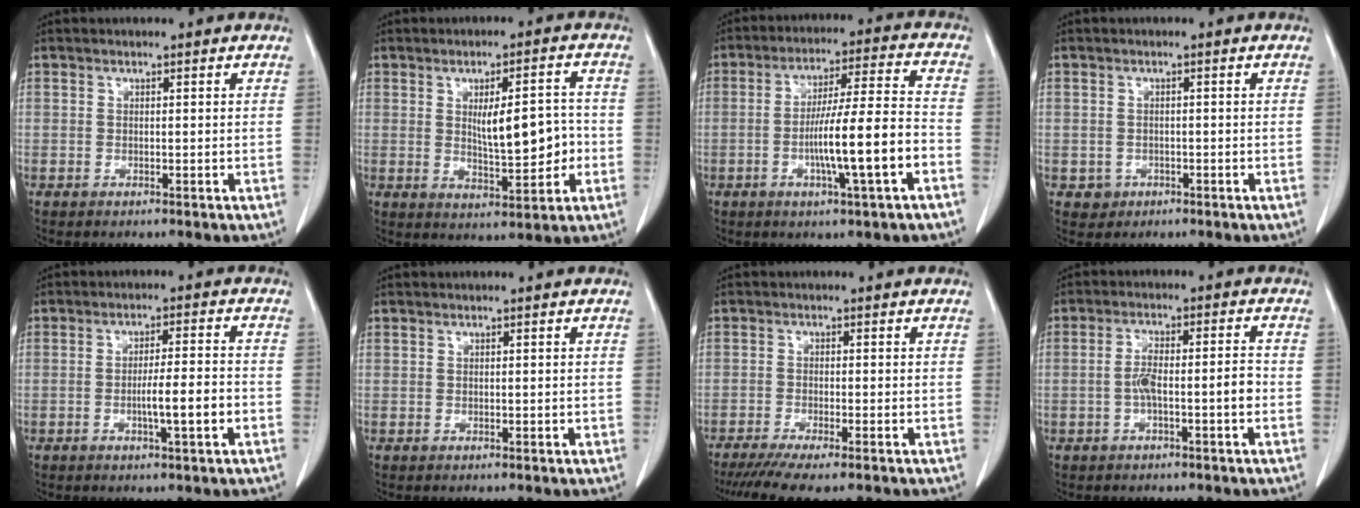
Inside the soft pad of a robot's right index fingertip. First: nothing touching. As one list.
[{"total": 8.8, "force": [-0.3, 2.7, 8.4], "torque": [-0.125, 0.006, 0.007]}, {"total": 12.7, "force": [-4.0, 0.0, 12.1], "torque": [-0.208, 0.005, -0.066]}, {"total": 2.1, "force": [-0.7, 1.9, 0.1], "torque": [0.006, 0.010, -0.006]}, {"total": 6.1, "force": [-1.9, 0.2, 5.8], "torque": [-0.094, 0.000, -0.030]}, {"total": 0.0}, {"total": 7.6, "force": [-6.0, 0.6, 4.7], "torque": [-0.070, -0.017, -0.095]}, {"total": 5.6, "force": [-1.5, 0.9, 5.3], "torque": [-0.100, 0.017, -0.025]}]